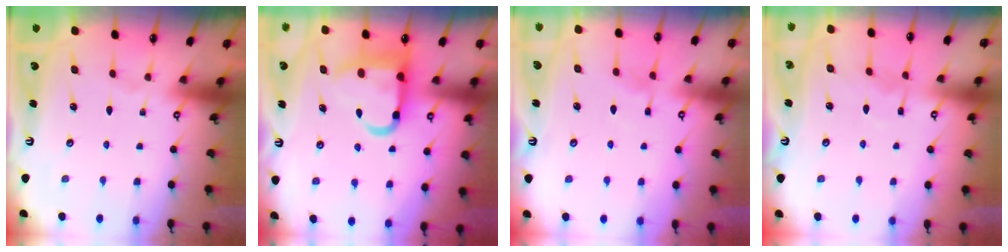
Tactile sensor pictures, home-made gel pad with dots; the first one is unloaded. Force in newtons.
{"total": 12.8, "press": 12.7, "slide": 1.7}
{"total": 5.1, "press": 5.1, "slide": 0.6}
{"total": 6.1, "press": 6.1, "slide": 0.6}